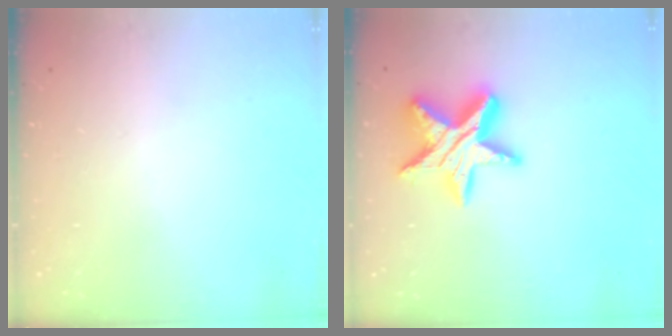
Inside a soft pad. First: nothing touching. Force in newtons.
{"total": 16.4, "press": 16.4, "slide": 1.0}